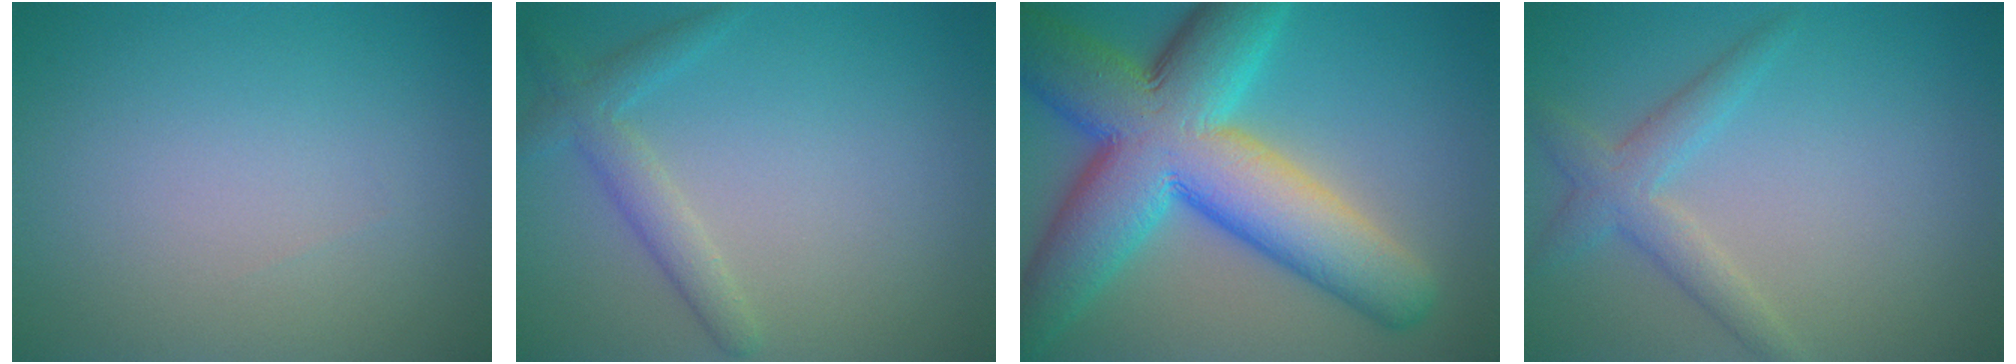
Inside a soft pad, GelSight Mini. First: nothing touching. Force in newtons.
{"total": 2.5, "press": 2.5, "slide": 0.1}
{"total": 14.5, "press": 14.5, "slide": 0.4}
{"total": 2.8, "press": 2.8, "slide": 0.1}